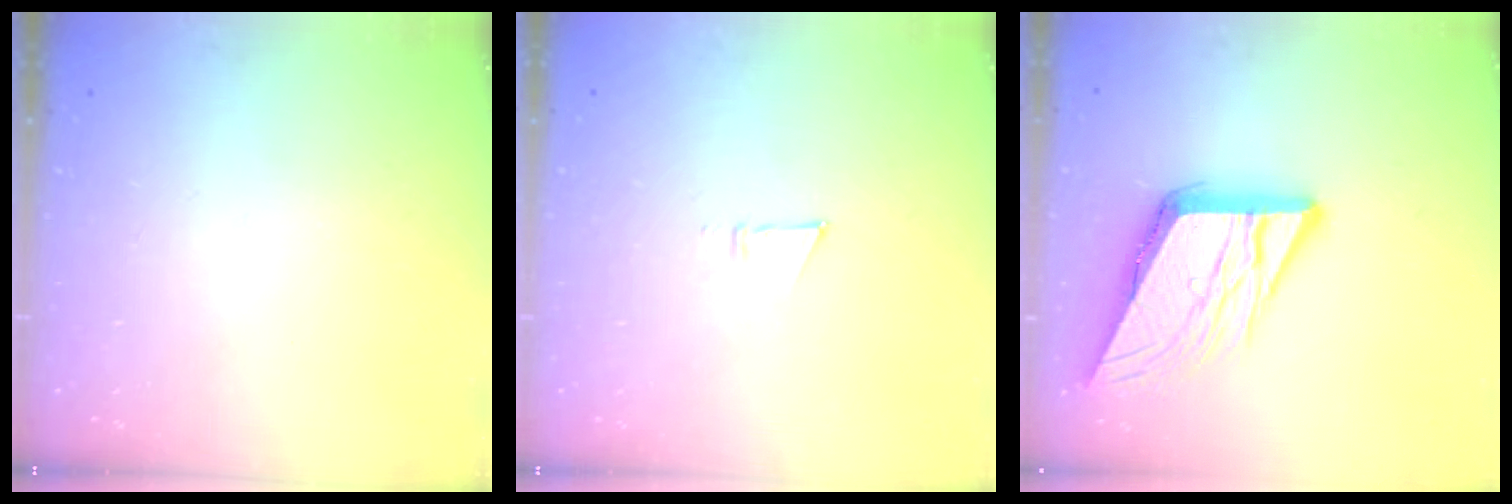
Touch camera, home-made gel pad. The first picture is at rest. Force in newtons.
{"total": 3.1, "press": 3.1, "slide": 0.7}
{"total": 13.7, "press": 13.4, "slide": 2.6}